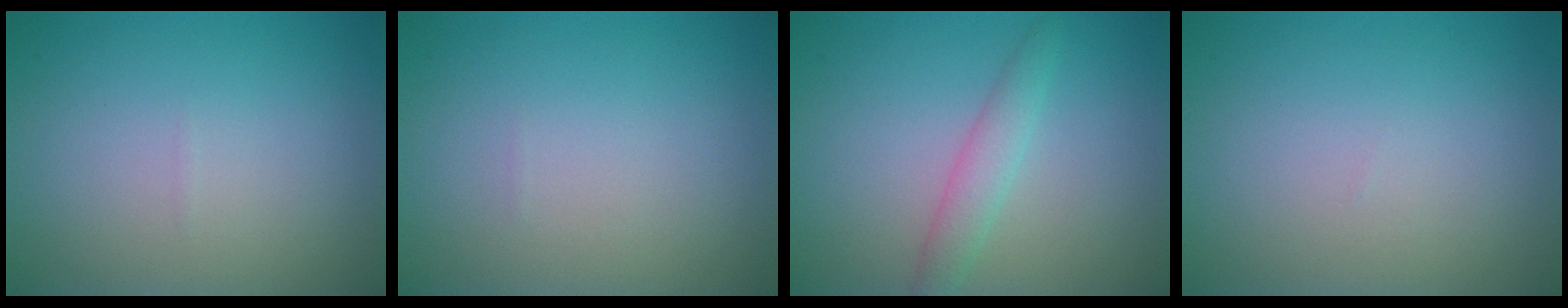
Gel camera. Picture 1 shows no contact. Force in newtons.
{"total": 0.0}
{"total": 2.1, "press": 2.1, "slide": 0.1}
{"total": 0.0}